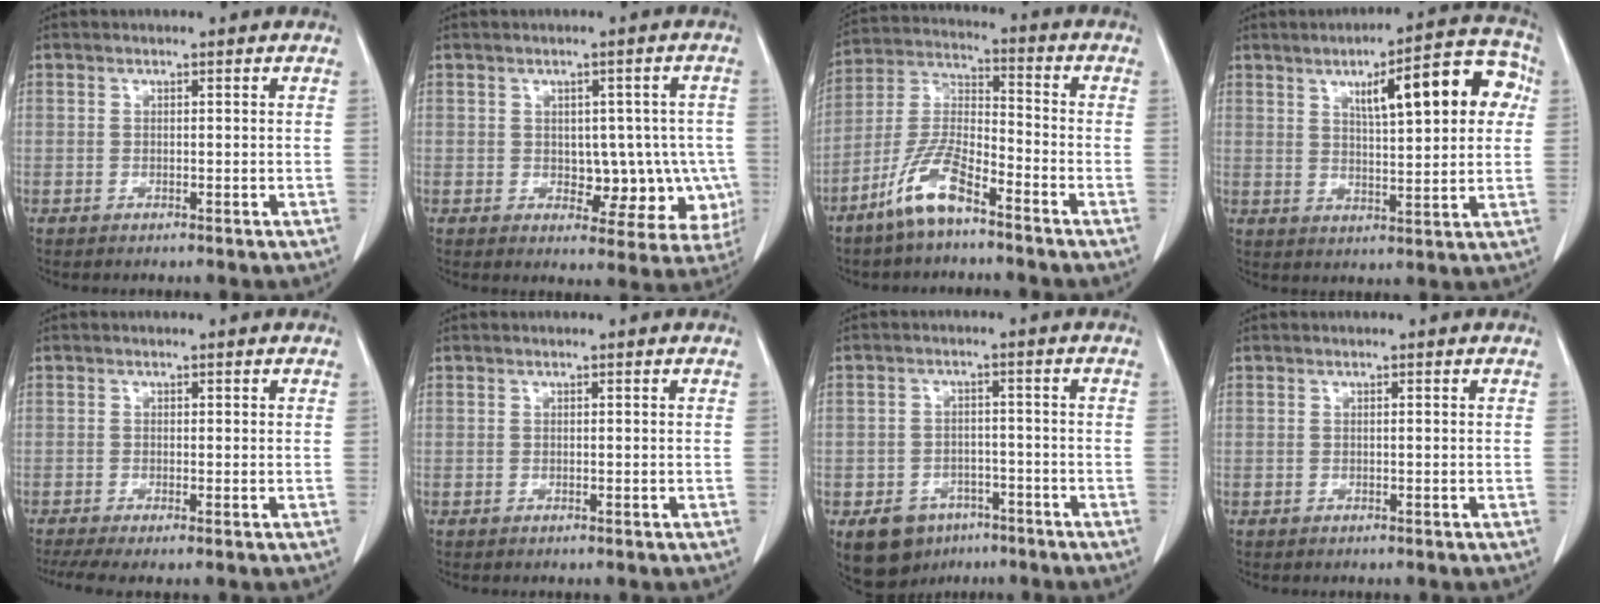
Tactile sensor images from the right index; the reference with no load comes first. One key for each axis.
{"total": 8.9, "fx": -1.1, "fy": 5.7, "fz": 6.8, "tx": -0.056, "ty": 0.018, "tz": 0.002}
{"total": 10.0, "fx": -6.7, "fy": 2.2, "fz": 7.1, "tx": -0.156, "ty": -0.008, "tz": -0.137}
{"total": 13.8, "fx": 4.3, "fy": 3.3, "fz": 12.7, "tx": -0.168, "ty": 0.028, "tz": 0.057}
{"total": 3.7, "fx": -2.1, "fy": 0.9, "fz": 2.9, "tx": -0.059, "ty": -0.007, "tz": -0.038}
{"total": 0.0}
{"total": 7.6, "fx": -4.7, "fy": 5.4, "fz": 2.6, "tx": -0.040, "ty": 0.007, "tz": -0.063}
{"total": 0.0}